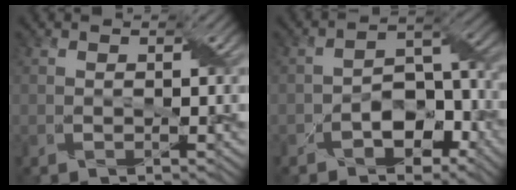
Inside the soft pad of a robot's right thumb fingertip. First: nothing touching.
{"total": 7.0, "force": [-3.6, 4.3, 4.2], "torque": [-0.062, 0.002, -0.064]}